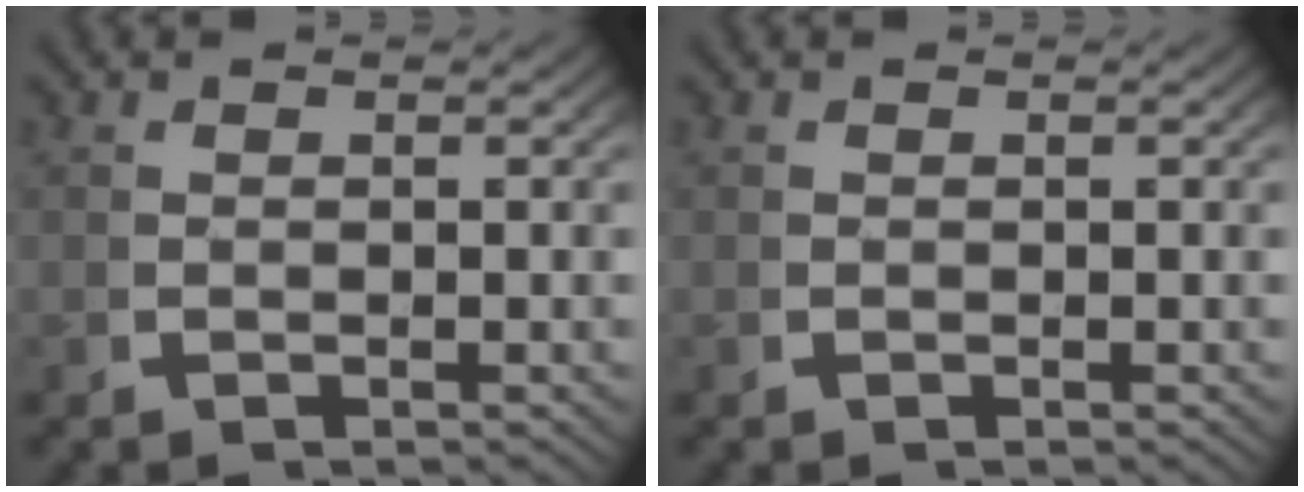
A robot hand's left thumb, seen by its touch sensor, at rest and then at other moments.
{"total": 0.0}